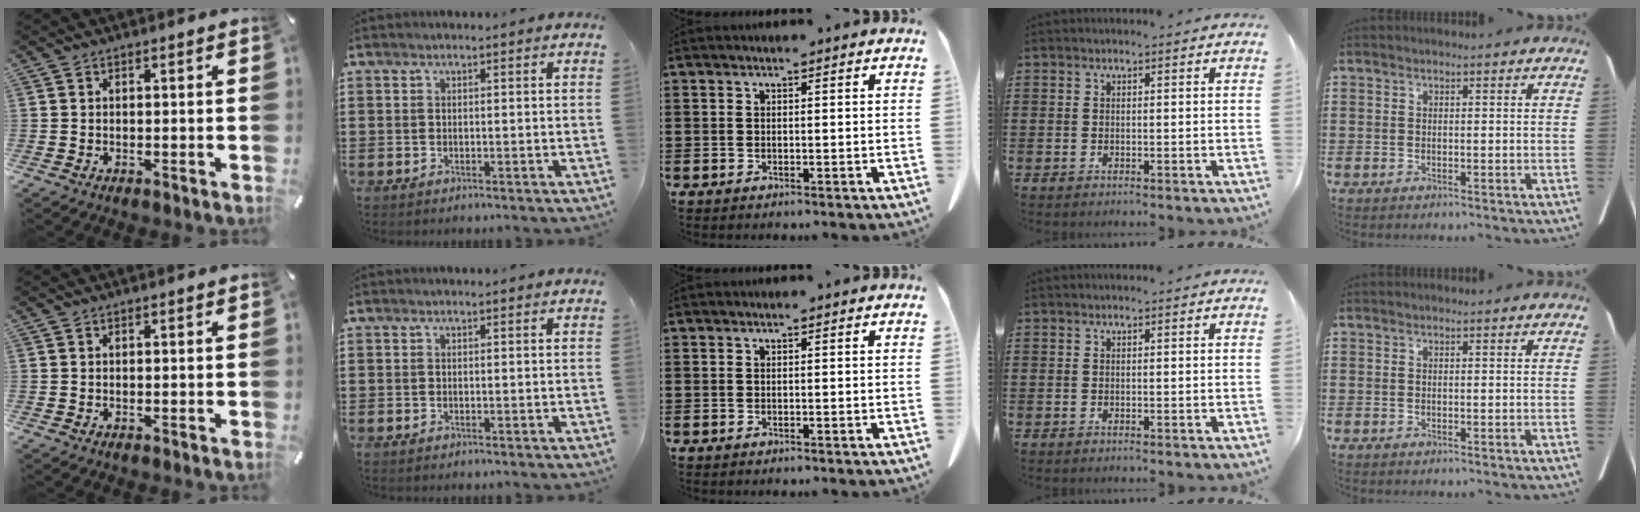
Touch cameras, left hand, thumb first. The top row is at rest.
{}